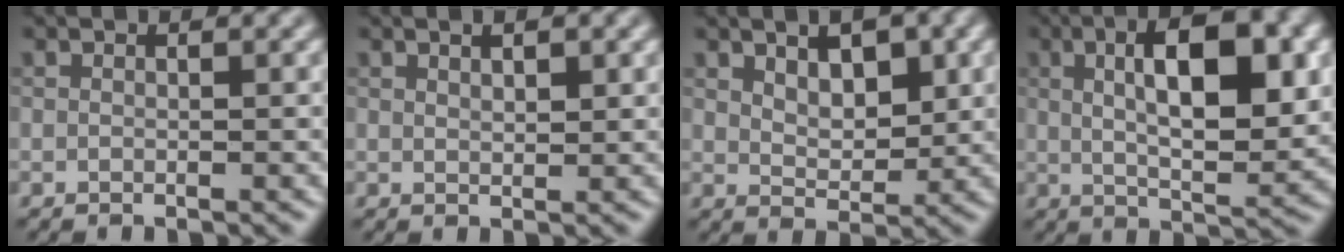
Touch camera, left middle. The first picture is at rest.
{"total": 1.1, "force": [0.6, 0.3, 0.9], "torque": [-0.011, 0.002, 0.016]}
{"total": 3.9, "force": [1.5, 2.2, 2.8], "torque": [-0.035, 0.005, 0.022]}
{"total": 9.1, "force": [1.4, 3.0, 8.5], "torque": [-0.124, 0.006, 0.027]}